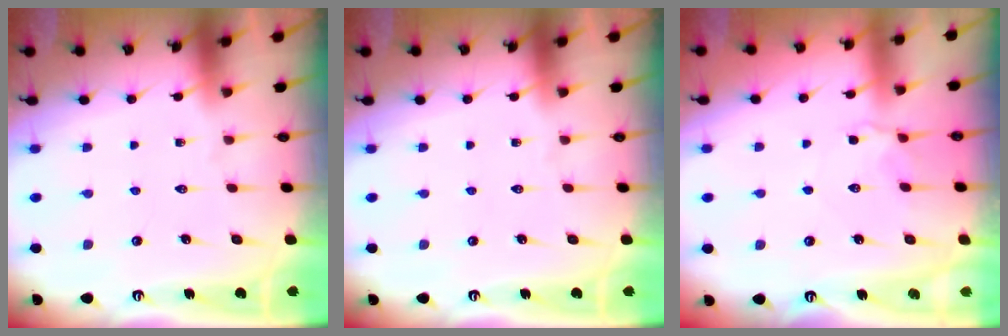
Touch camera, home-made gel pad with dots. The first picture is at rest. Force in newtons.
{"total": 0.0}
{"total": 2.8, "press": 2.7, "slide": 0.5}